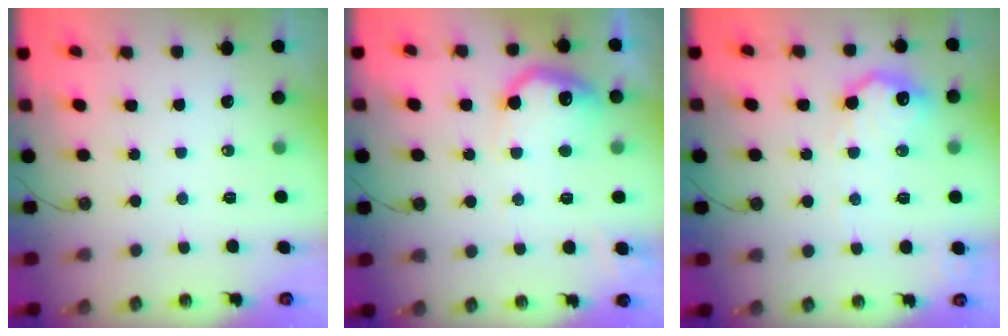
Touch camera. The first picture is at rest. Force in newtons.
{"total": 15.5, "press": 15.5, "slide": 1.1}
{"total": 13.3, "press": 13.3, "slide": 0.6}